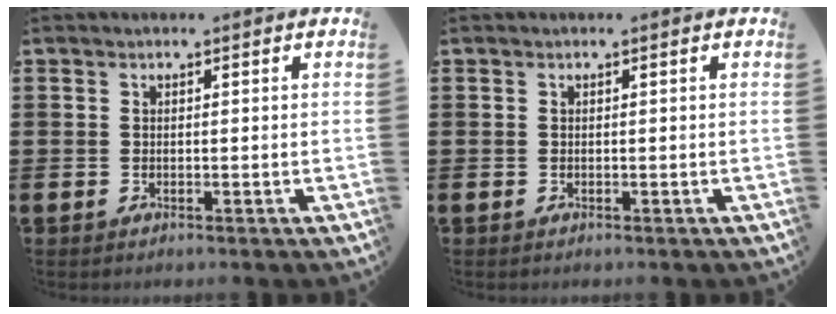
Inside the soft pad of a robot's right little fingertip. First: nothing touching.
{"total": 0.0}